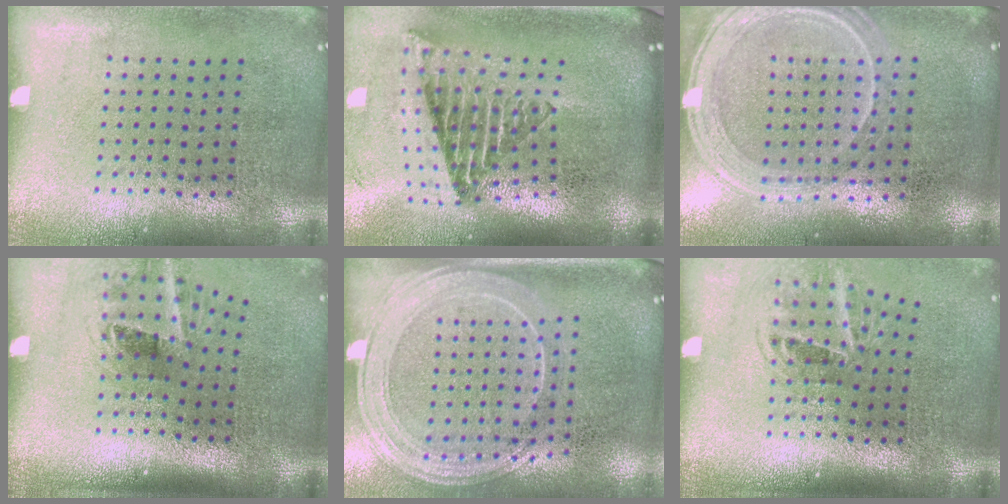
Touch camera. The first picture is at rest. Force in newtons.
{"total": 2.8, "press": 1.7, "slide": 2.2}
{"total": 1.2, "press": 1.2, "slide": 0.4}
{"total": 2.2, "press": 1.3, "slide": 1.8}
{"total": 2.2, "press": 1.8, "slide": 1.2}
{"total": 2.0, "press": 1.3, "slide": 1.6}